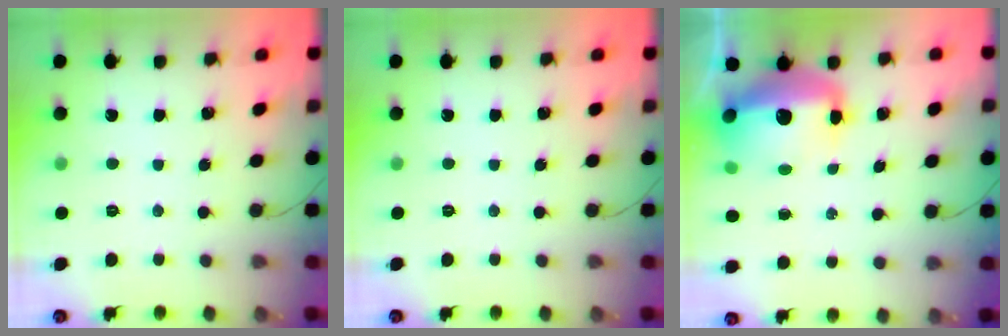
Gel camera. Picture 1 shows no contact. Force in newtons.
{"total": 0.0}
{"total": 15.9, "press": 15.4, "slide": 3.8}